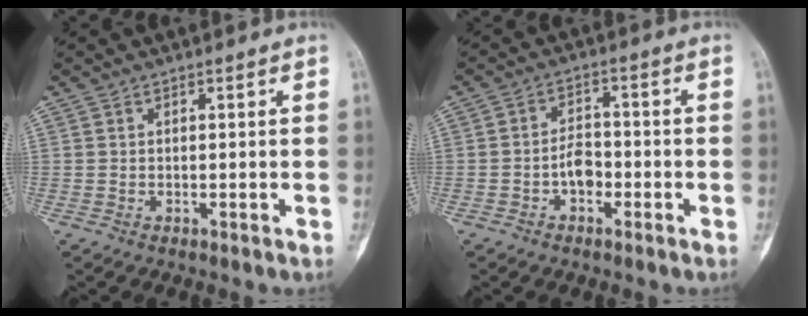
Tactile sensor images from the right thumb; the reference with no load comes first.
{"total": 4.5, "force": [-1.7, 2.9, 3.0], "torque": [-0.035, 0.020, -0.036]}